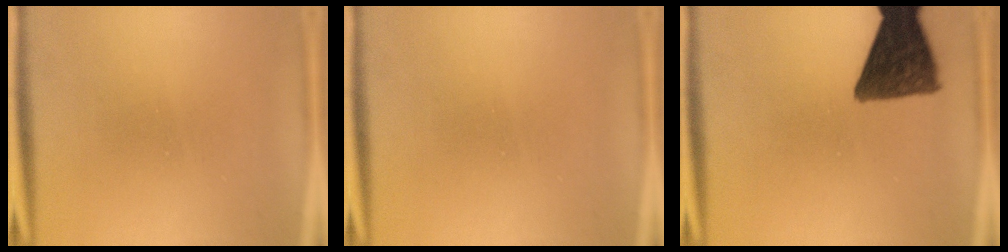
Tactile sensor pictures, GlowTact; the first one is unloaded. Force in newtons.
{"total": 0.0}
{"total": 11.3}